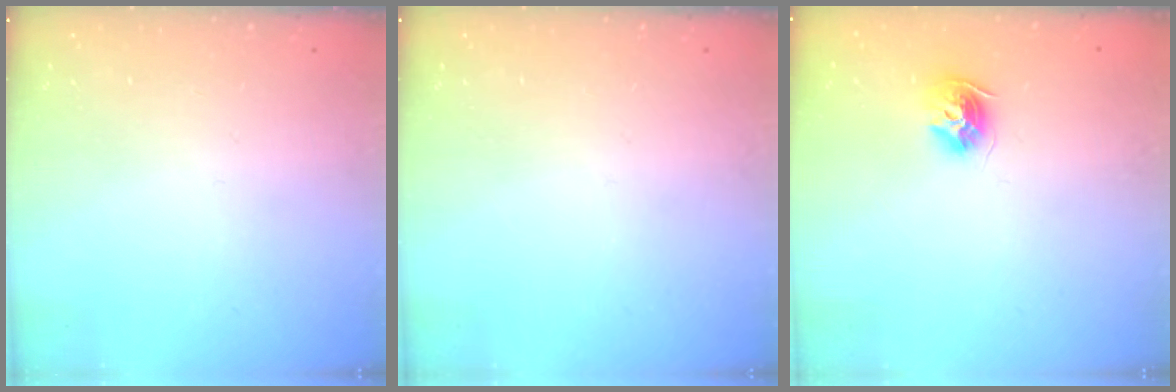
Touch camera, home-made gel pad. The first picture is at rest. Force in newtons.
{"total": 0.0}
{"total": 9.5, "press": 9.5, "slide": 0.4}